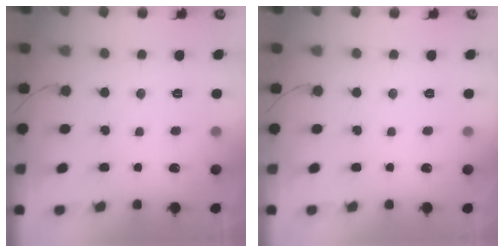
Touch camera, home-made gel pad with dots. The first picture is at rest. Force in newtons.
{"total": 0.0}